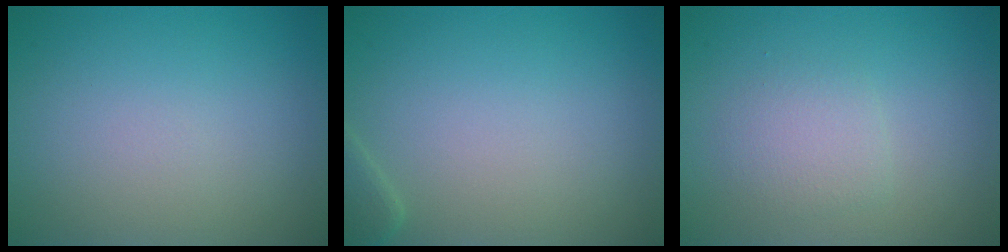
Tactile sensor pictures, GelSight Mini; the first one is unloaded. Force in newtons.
{"total": 1.2, "press": 1.2, "slide": 0.1}
{"total": 1.9, "press": 1.9, "slide": 0.1}